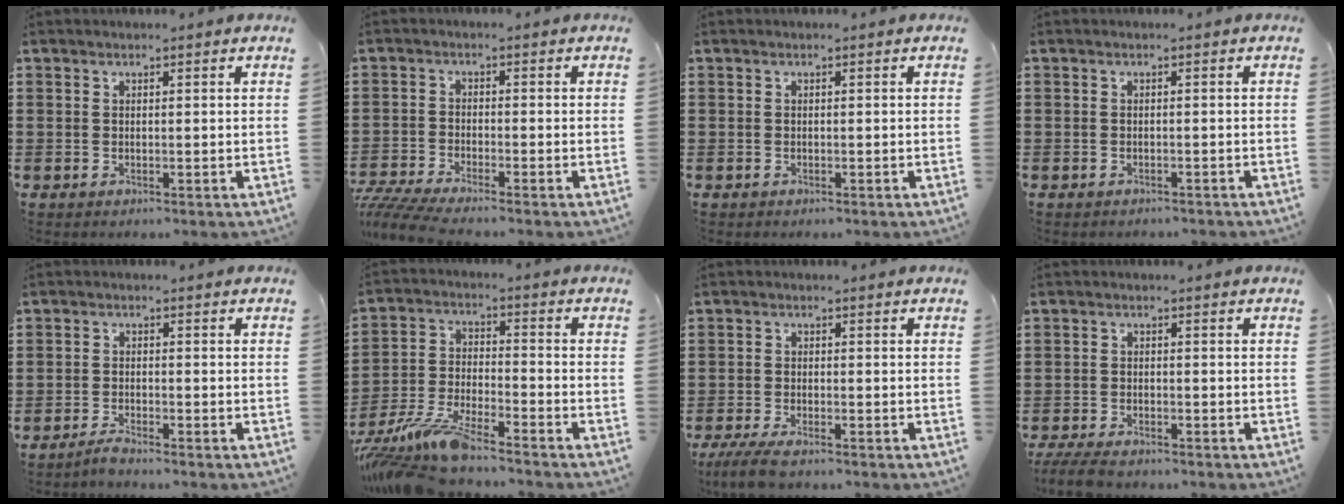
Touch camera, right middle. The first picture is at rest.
{"total": 4.1, "force": [-3.7, 0.1, 1.6], "torque": [-0.049, -0.017, -0.079]}
{"total": 0.0}
{"total": 0.7, "force": [-0.7, 0.0, 0.1], "torque": [-0.004, -0.002, -0.014]}
{"total": 1.8, "force": [-1.8, 0.0, 0.6], "torque": [-0.019, 0.000, -0.036]}
{"total": 8.9, "force": [-8.0, 0.6, 3.7], "torque": [-0.097, -0.009, -0.163]}
{"total": 3.6, "force": [-3.0, 0.3, 1.8], "torque": [-0.051, -0.010, -0.064]}
{"total": 3.5, "force": [-3.2, 0.6, 1.3], "torque": [-0.042, -0.007, -0.070]}